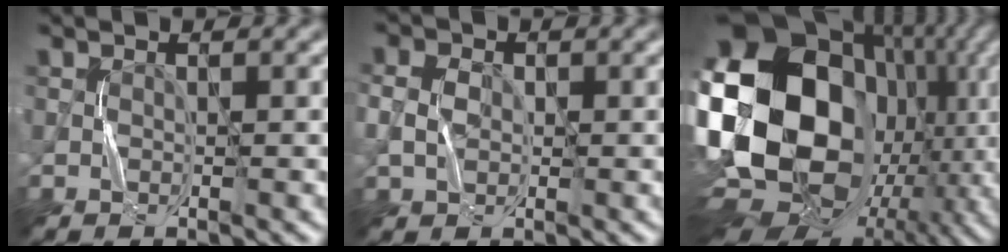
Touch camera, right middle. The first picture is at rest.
{"total": 2.5, "force": [0.0, 1.9, 1.6], "torque": [-0.044, 0.005, 0.002]}
{"total": 22.7, "force": [0.1, 17.0, 15.0], "torque": [-0.318, -0.021, 0.004]}